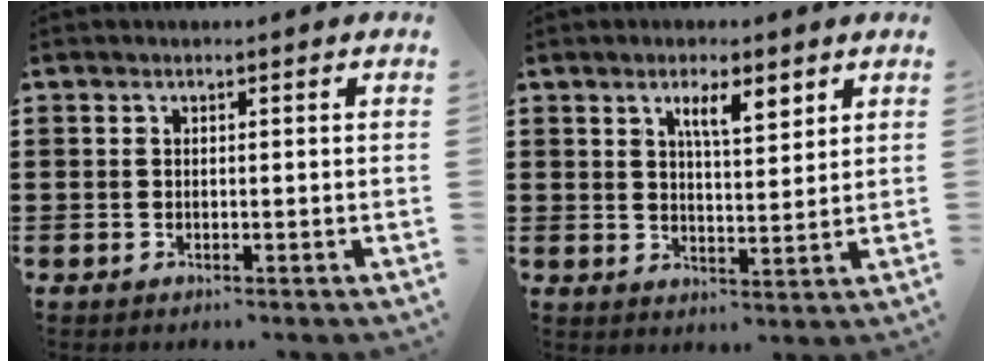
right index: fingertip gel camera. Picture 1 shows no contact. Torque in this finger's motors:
{"motor_torque": [0.13, 0.00, 0.34, 0.09]}